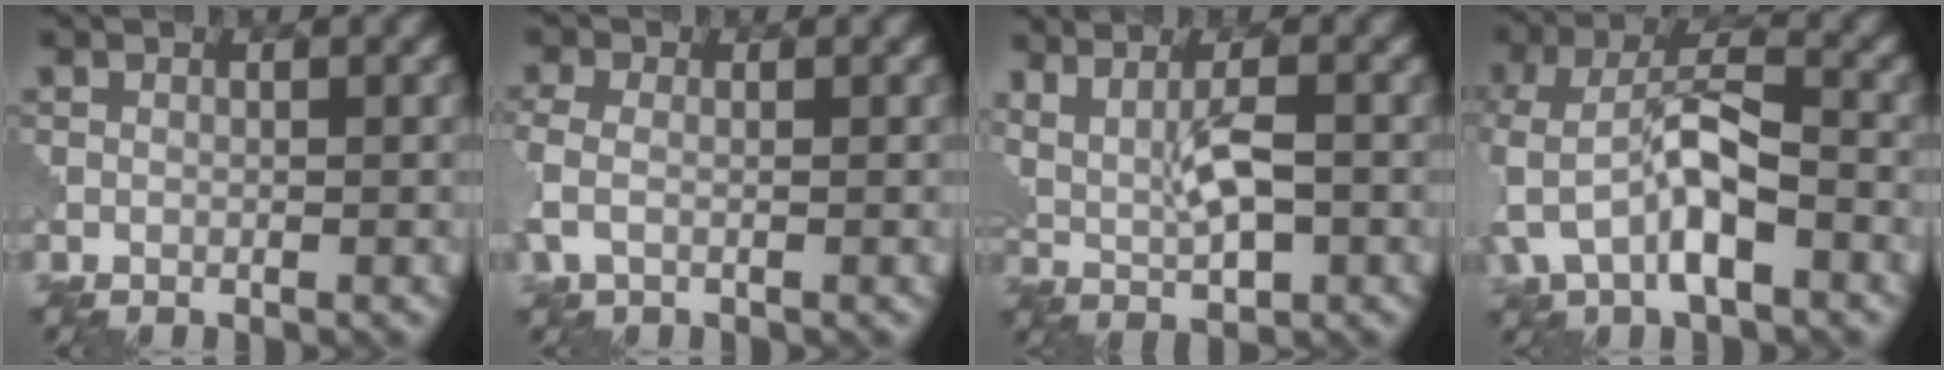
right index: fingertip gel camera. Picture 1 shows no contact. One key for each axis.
{"total": 2.8, "fx": -0.3, "fy": 1.9, "fz": 2.1, "tx": -0.058, "ty": -0.002, "tz": -0.016}
{"total": 3.7, "fx": 1.3, "fy": 1.2, "fz": 3.3, "tx": -0.068, "ty": -0.007, "tz": 0.032}
{"total": 7.5, "fx": -2.4, "fy": 3.8, "fz": 6.0, "tx": -0.128, "ty": 0.010, "tz": -0.050}